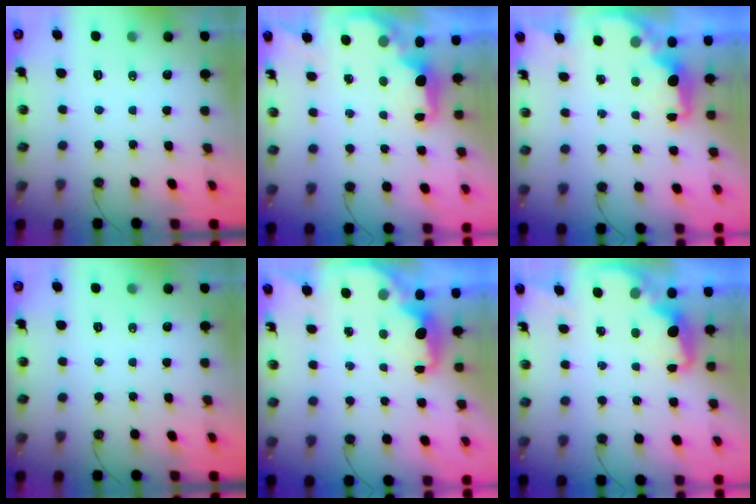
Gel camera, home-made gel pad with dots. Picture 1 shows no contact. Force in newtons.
{"total": 1.8, "press": 1.7, "slide": 0.6}
{"total": 2.3, "press": 2.1, "slide": 0.7}
{"total": 0.0}
{"total": 2.5, "press": 2.4, "slide": 0.8}
{"total": 2.1, "press": 2.0, "slide": 0.6}